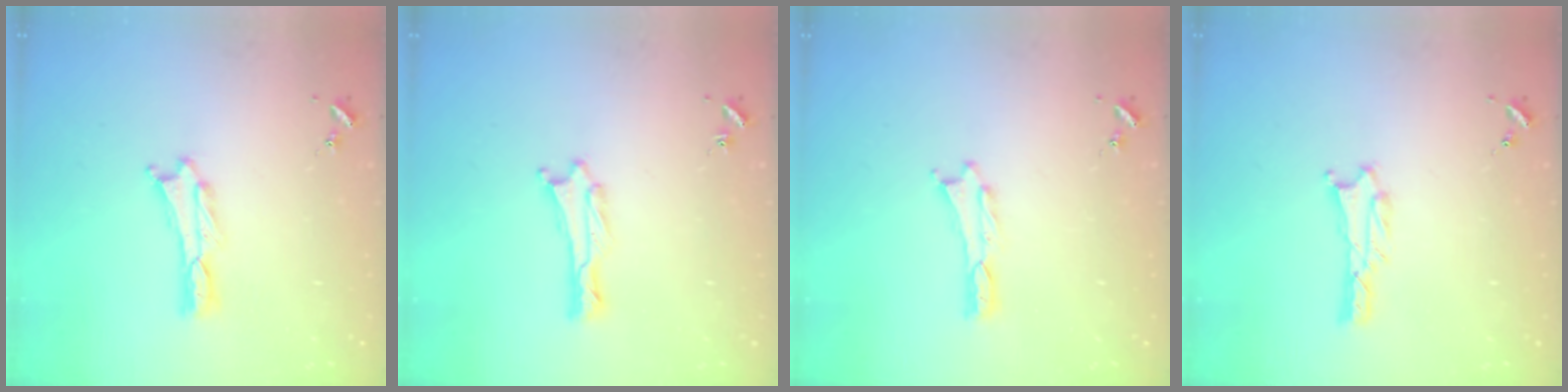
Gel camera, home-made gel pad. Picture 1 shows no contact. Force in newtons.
{"total": 0.6, "press": 0.5, "slide": 0.1}
{"total": 0.0}
{"total": 1.0, "press": 1.0, "slide": 0.1}